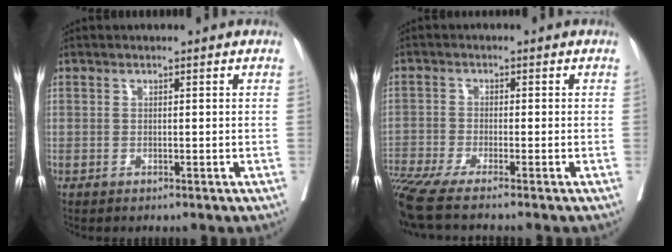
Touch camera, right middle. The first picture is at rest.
{"total": 9.4, "force": [-7.8, -0.8, 5.2], "torque": [-0.087, -0.020, -0.133]}